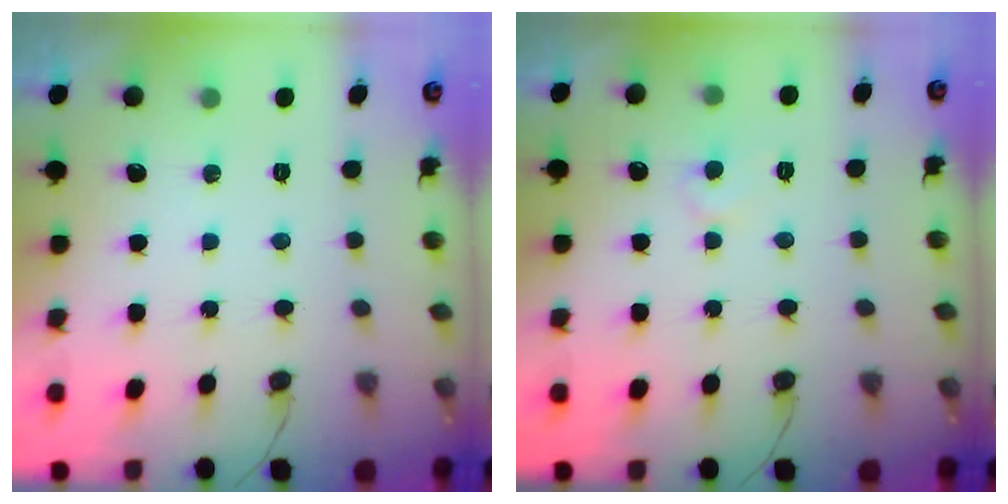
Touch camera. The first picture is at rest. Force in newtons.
{"total": 5.6, "press": 5.5, "slide": 0.5}